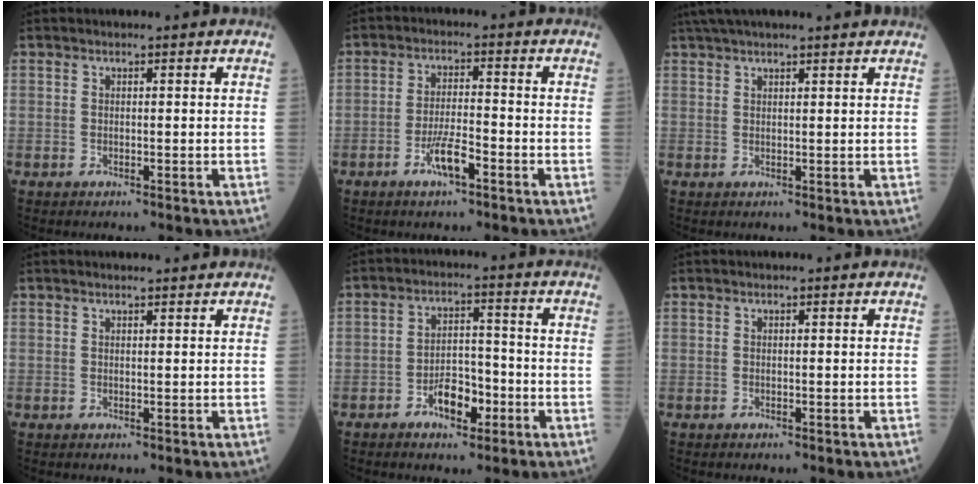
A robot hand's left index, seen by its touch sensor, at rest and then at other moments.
{"total": 4.7, "force": [-2.7, 0.8, 3.8], "torque": [-0.078, -0.001, -0.052]}
{"total": 9.6, "force": [8.3, 0.4, 4.7], "torque": [-0.076, 0.040, 0.114]}
{"total": 2.0, "force": [1.9, 0.1, 0.7], "torque": [-0.009, 0.012, 0.027]}
{"total": 5.8, "force": [-2.9, 2.9, 4.1], "torque": [-0.073, 0.011, -0.049]}
{"total": 0.0}